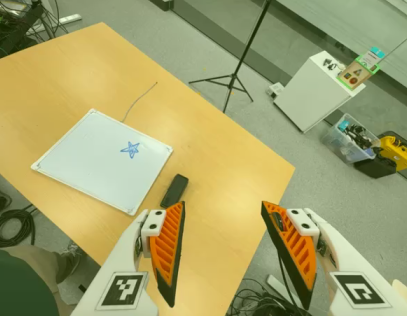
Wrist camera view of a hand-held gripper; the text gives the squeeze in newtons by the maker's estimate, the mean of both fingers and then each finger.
{"total": 0.0}